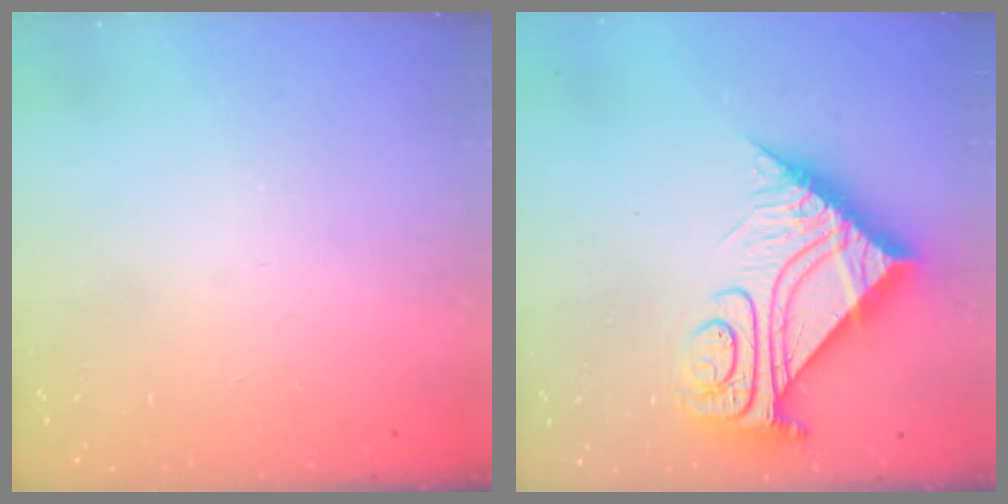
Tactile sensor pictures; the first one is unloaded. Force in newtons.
{"total": 13.0, "press": 13.0, "slide": 1.0}